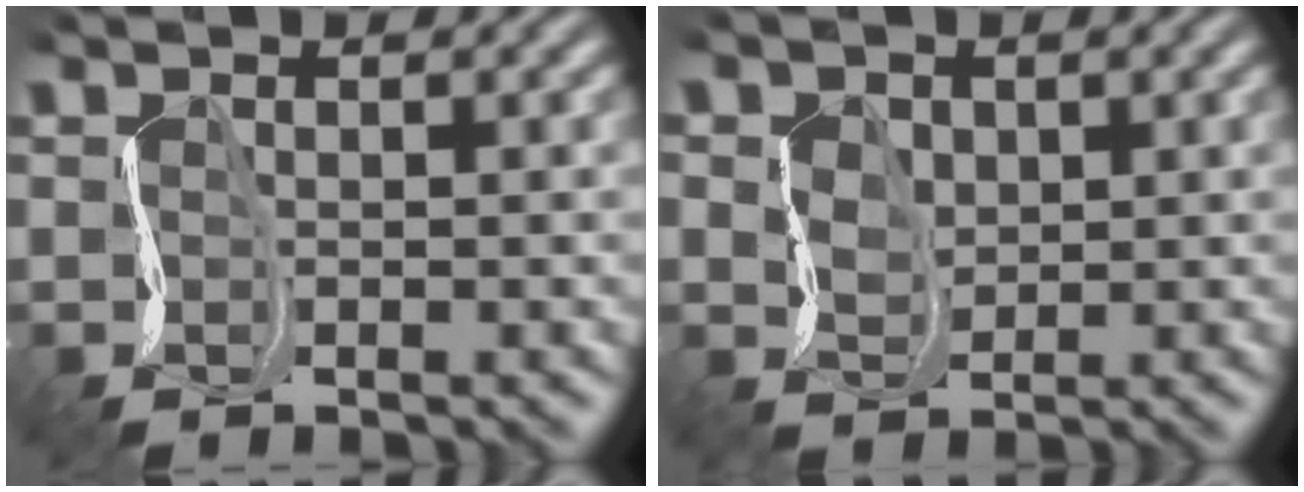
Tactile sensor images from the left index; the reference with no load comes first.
{"total": 1.4, "force": [-0.1, 1.3, 0.1], "torque": [-0.017, 0.000, 0.000]}